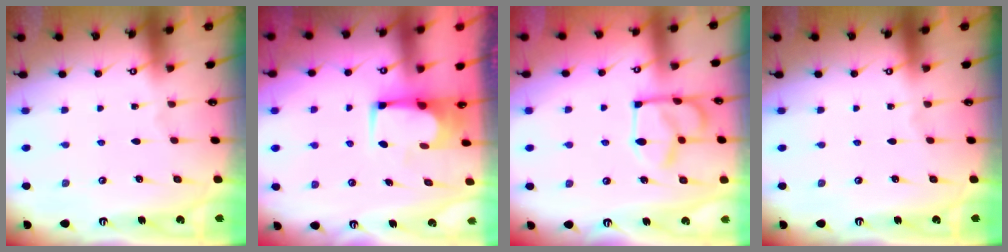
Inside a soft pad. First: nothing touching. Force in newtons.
{"total": 2.9, "press": 2.9, "slide": 0.2}
{"total": 9.1, "press": 9.1, "slide": 0.2}
{"total": 0.0}